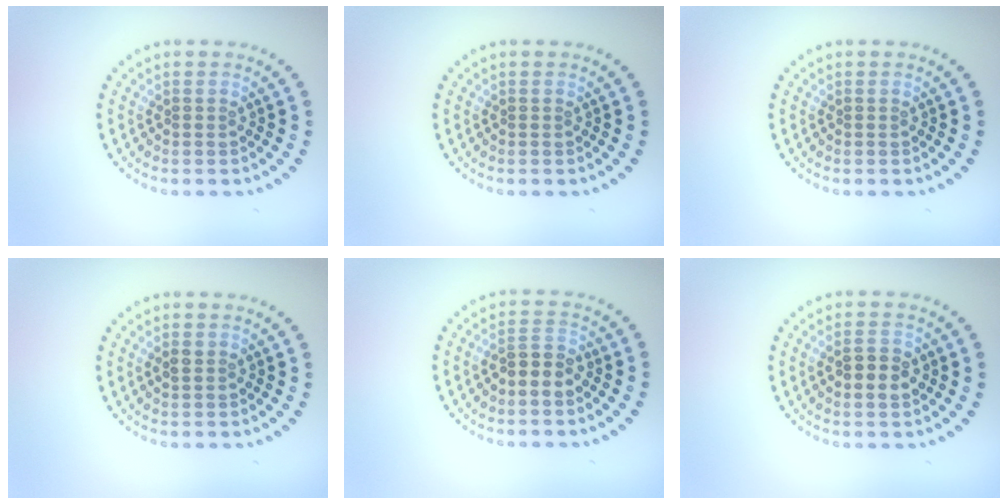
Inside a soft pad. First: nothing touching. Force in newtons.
{"total": 0.0}
{"total": 0.0}
{"total": 0.8, "press": 0.8, "slide": 0.3}
{"total": 2.4, "press": 2.3, "slide": 0.7}
{"total": 2.5, "press": 2.5, "slide": 0.1}